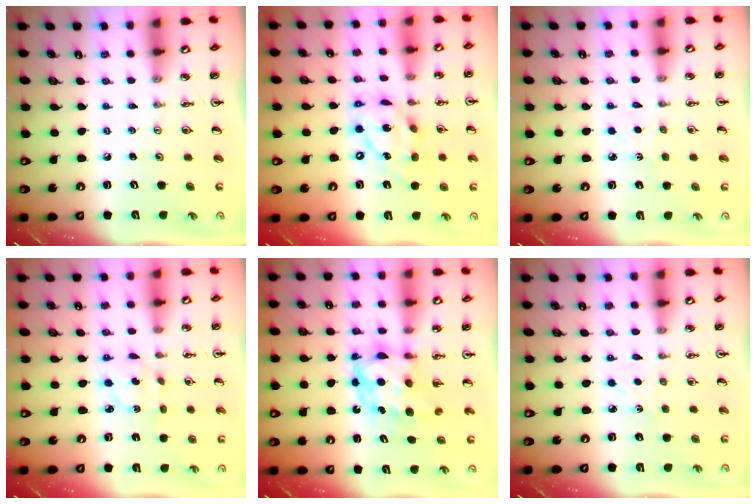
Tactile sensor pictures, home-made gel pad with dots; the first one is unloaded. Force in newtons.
{"total": 15.4, "press": 15.3, "slide": 1.8}
{"total": 2.9, "press": 2.9, "slide": 0.4}
{"total": 3.7, "press": 3.7, "slide": 0.2}
{"total": 7.0, "press": 7.0, "slide": 0.3}
{"total": 2.9, "press": 2.9, "slide": 0.4}